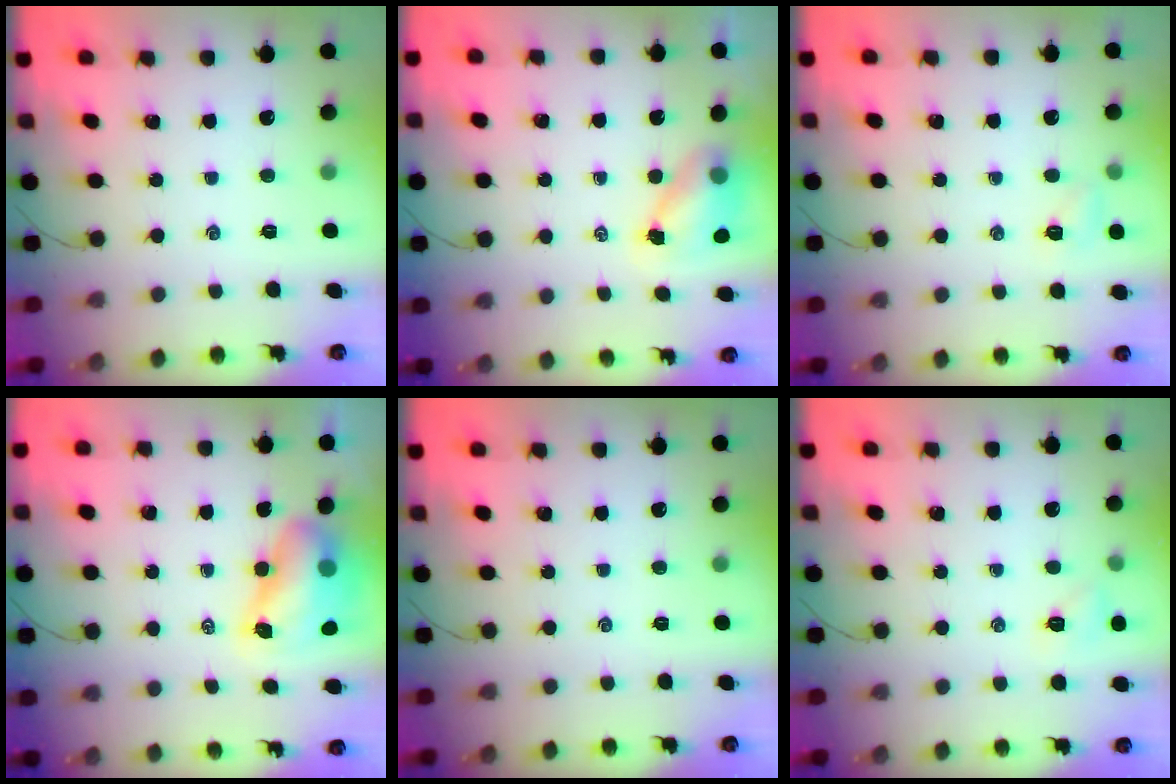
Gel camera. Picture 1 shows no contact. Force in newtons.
{"total": 5.6, "press": 5.5, "slide": 0.7}
{"total": 4.7, "press": 4.5, "slide": 1.4}
{"total": 9.0, "press": 8.8, "slide": 1.9}
{"total": 0.0}
{"total": 5.1, "press": 4.8, "slide": 1.5}